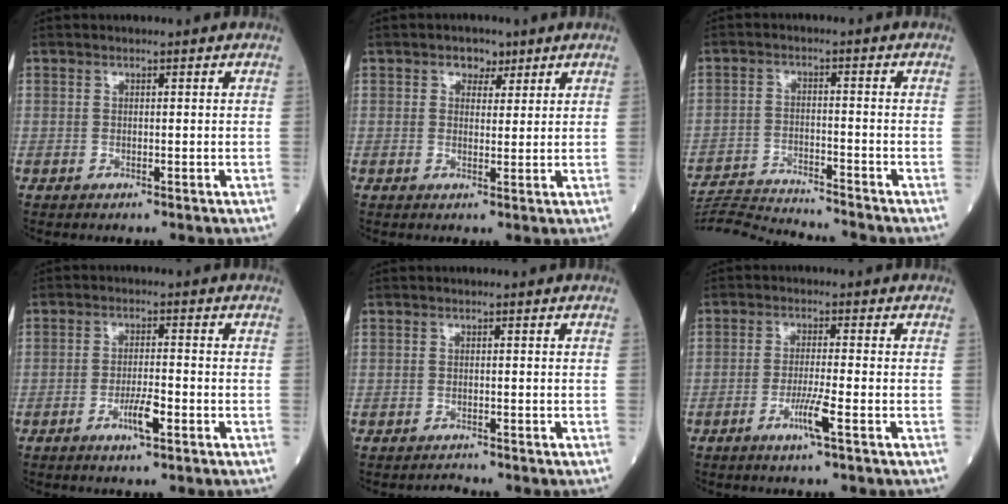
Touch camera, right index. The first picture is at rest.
{"total": 2.6, "force": [1.5, 1.8, 1.1], "torque": [-0.012, 0.005, 0.020]}
{"total": 10.7, "force": [-10.4, -1.6, 1.6], "torque": [-0.023, -0.004, -0.177]}
{"total": 4.0, "force": [-1.9, 0.5, 3.4], "torque": [-0.065, -0.001, -0.036]}
{"total": 0.8, "force": [-0.8, -0.1, -0.2], "torque": [0.002, -0.007, -0.011]}
{"total": 4.2, "force": [-2.0, -0.5, 3.7], "torque": [-0.074, -0.009, -0.042]}